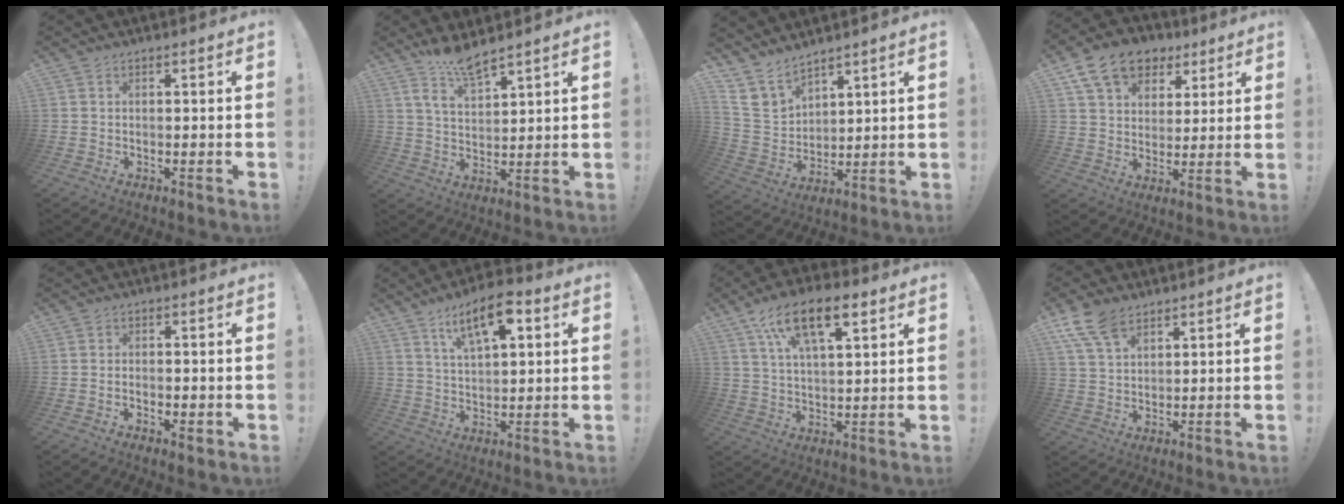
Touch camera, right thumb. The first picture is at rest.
{"total": 8.9, "force": [7.5, 1.8, 4.4], "torque": [-0.081, -0.045, 0.135]}
{"total": 10.5, "force": [8.7, 5.2, 2.6], "torque": [-0.065, -0.065, 0.174]}
{"total": 14.6, "force": [8.3, 10.1, 6.4], "torque": [-0.104, -0.042, 0.158]}
{"total": 2.3, "force": [-1.1, 1.1, 1.7], "torque": [-0.019, 0.000, -0.018]}
{"total": 12.0, "force": [5.8, 4.9, 9.3], "torque": [-0.144, -0.015, 0.097]}
{"total": 15.0, "force": [7.9, 6.4, 11.1], "torque": [-0.182, -0.021, 0.135]}
{"total": 9.1, "force": [6.0, 4.4, 5.3], "torque": [-0.098, -0.022, 0.118]}